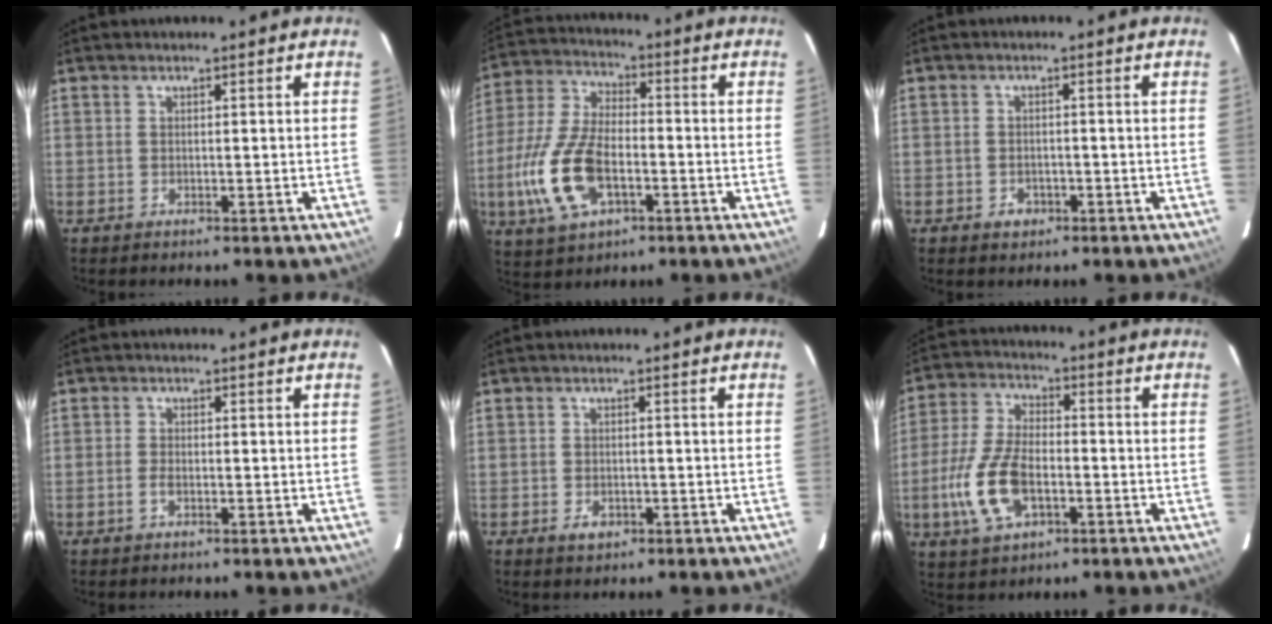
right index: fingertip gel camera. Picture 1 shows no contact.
{"total": 15.4, "force": [-4.7, 7.7, 12.5], "torque": [-0.284, -0.003, -0.086]}
{"total": 2.4, "force": [-1.2, 1.9, 0.8], "torque": [-0.014, 0.002, -0.012]}
{"total": 1.6, "force": [-0.7, 0.7, 1.2], "torque": [-0.029, 0.000, -0.014]}
{"total": 2.3, "force": [-1.0, 1.5, 1.4], "torque": [-0.024, -0.002, -0.014]}
{"total": 12.9, "force": [-3.8, 6.7, 10.4], "torque": [-0.232, 0.000, -0.068]}